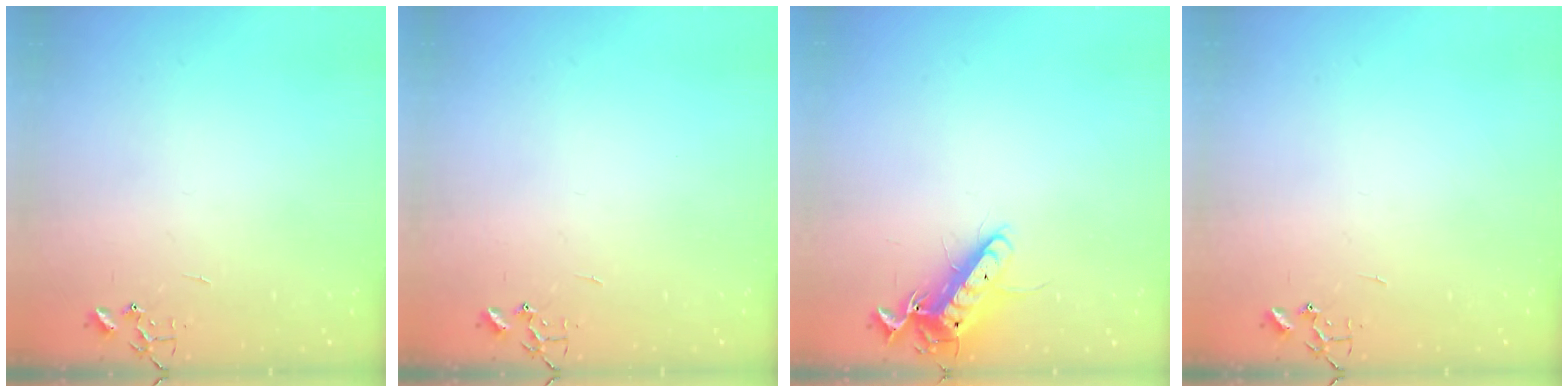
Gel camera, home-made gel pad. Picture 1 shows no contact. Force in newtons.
{"total": 0.0}
{"total": 12.2, "press": 12.1, "slide": 1.4}
{"total": 0.0}